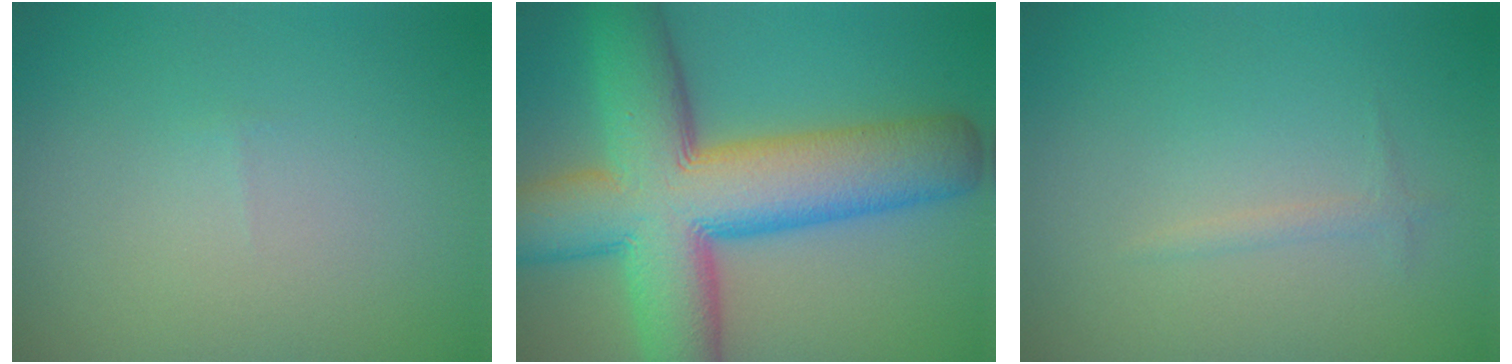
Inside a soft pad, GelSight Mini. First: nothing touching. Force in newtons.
{"total": 14.7, "press": 14.7, "slide": 0.4}
{"total": 0.7, "press": 0.7, "slide": 0.1}